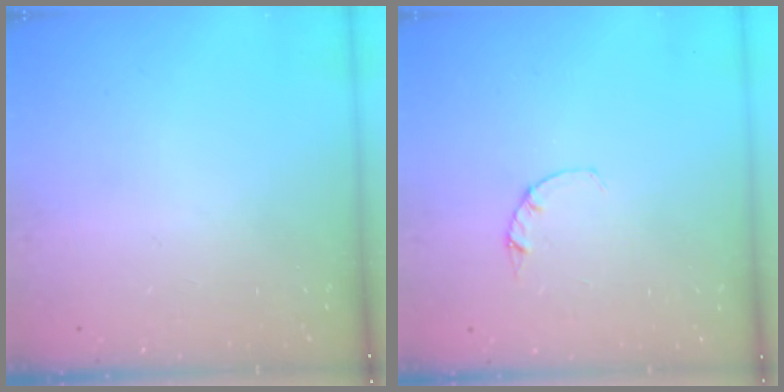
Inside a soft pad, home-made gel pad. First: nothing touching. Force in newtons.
{"total": 1.2, "press": 1.1, "slide": 0.3}